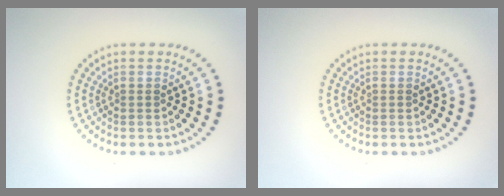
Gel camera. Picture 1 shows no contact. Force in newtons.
{"total": 0.0}